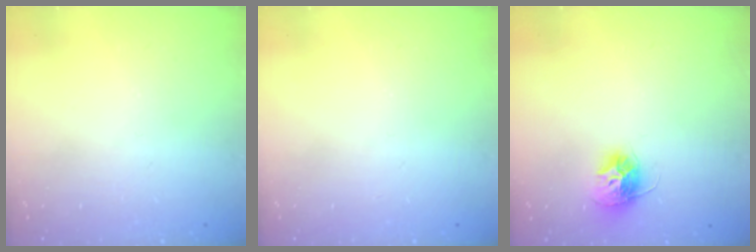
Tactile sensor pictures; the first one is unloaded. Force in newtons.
{"total": 0.0}
{"total": 10.3, "press": 10.3, "slide": 0.4}